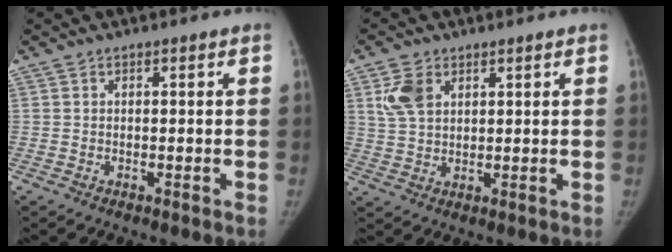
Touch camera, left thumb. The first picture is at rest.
{"total": 5.8, "force": [2.6, 3.7, 3.7], "torque": [-0.067, -0.002, 0.056]}